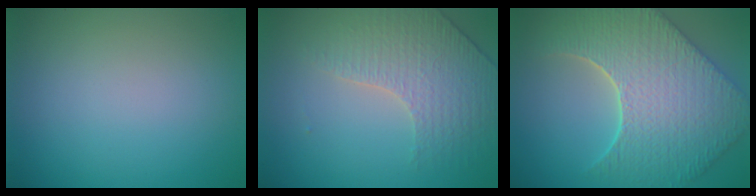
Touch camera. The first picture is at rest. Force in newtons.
{"total": 3.9, "press": 3.2, "slide": 2.2}
{"total": 9.2, "press": 7.4, "slide": 5.5}